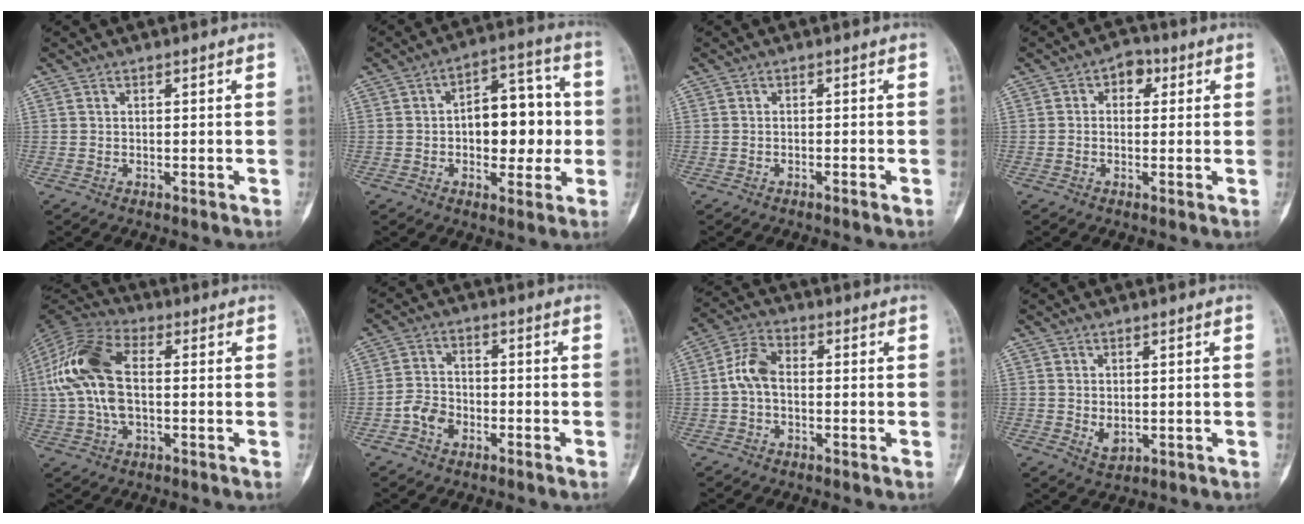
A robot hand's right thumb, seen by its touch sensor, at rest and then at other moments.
{"total": 13.6, "force": [-0.4, 8.1, 11.0], "torque": [-0.105, 0.031, -0.007]}
{"total": 0.9, "force": [-0.6, -0.1, 0.6], "torque": [-0.017, 0.004, -0.007]}
{"total": 3.9, "force": [1.2, 2.9, 2.4], "torque": [-0.010, 0.006, 0.008]}
{"total": 15.4, "force": [0.9, 8.4, 12.8], "torque": [-0.274, 0.028, 0.011]}
{"total": 4.7, "force": [-2.3, 3.3, 2.4], "torque": [-0.034, 0.020, -0.047]}
{"total": 5.9, "force": [-0.5, 3.6, 4.7], "torque": [-0.093, 0.018, -0.021]}
{"total": 2.5, "force": [0.0, 1.5, 1.9], "torque": [-0.029, -0.007, 0.011]}